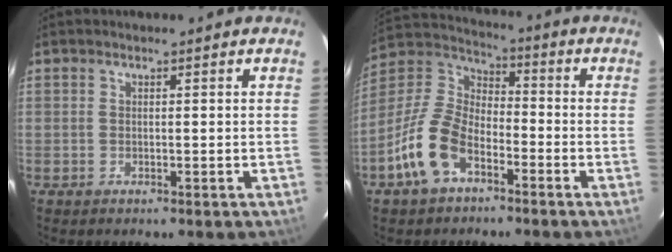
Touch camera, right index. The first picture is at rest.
{"total": 13.0, "force": [-6.9, 7.2, 8.3], "torque": [-0.177, 0.013, -0.133]}